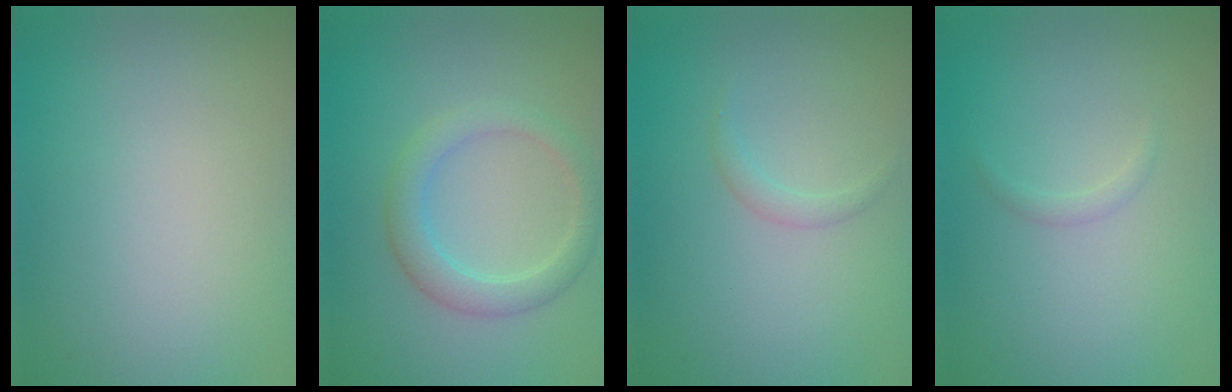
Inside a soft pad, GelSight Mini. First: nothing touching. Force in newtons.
{"total": 3.0, "press": 3.0, "slide": 0.0}
{"total": 0.9, "press": 0.9, "slide": 0.1}
{"total": 0.7, "press": 0.7, "slide": 0.1}